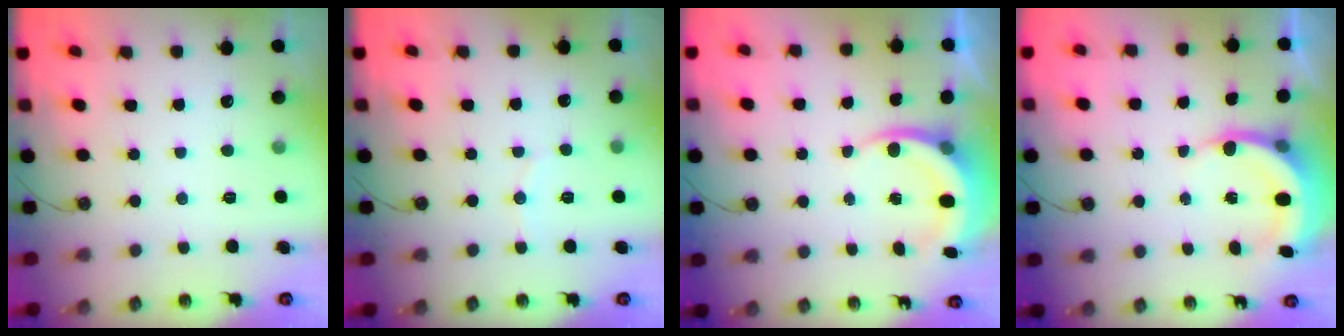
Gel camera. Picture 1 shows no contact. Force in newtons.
{"total": 4.9, "press": 4.7, "slide": 1.1}
{"total": 6.2, "press": 6.0, "slide": 1.3}
{"total": 5.9, "press": 5.8, "slide": 1.2}